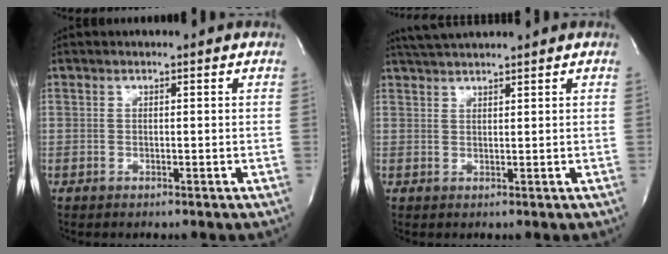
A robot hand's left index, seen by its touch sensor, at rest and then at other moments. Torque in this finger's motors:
{"motor_torque": [-0.12, -0.12, 0.20, 0.06]}